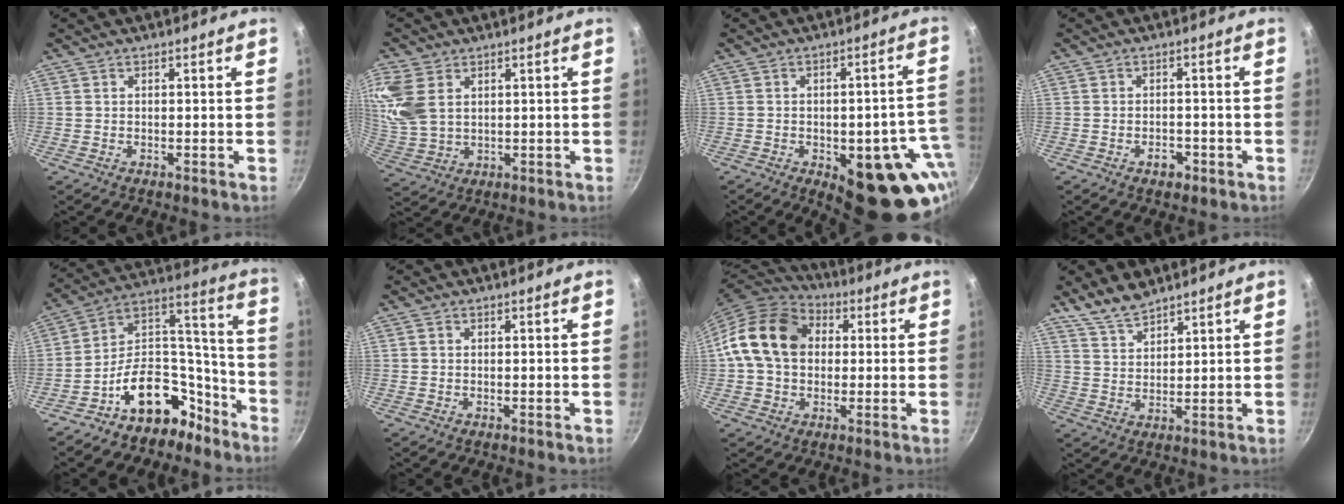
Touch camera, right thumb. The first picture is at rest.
{"total": 10.5, "force": [3.8, 6.9, 7.0], "torque": [-0.144, -0.009, 0.085]}
{"total": 19.7, "force": [-5.6, 8.8, 16.7], "torque": [-0.139, 0.007, -0.064]}
{"total": 2.8, "force": [-1.5, 1.8, 1.6], "torque": [-0.013, 0.015, -0.018]}
{"total": 18.2, "force": [-11.6, 10.9, 8.7], "torque": [-0.072, 0.132, -0.181]}
{"total": 0.7, "force": [0.1, 0.6, 0.3], "torque": [-0.004, 0.004, 0.001]}
{"total": 16.1, "force": [2.2, 12.5, 9.9], "torque": [-0.155, 0.029, 0.024]}
{"total": 6.4, "force": [5.5, 2.2, 2.4], "torque": [-0.038, -0.028, 0.111]}